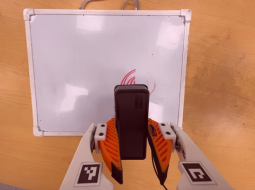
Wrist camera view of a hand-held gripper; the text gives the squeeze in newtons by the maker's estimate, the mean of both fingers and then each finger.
{"total": 7.5, "left": 6.6, "right": 8.5}